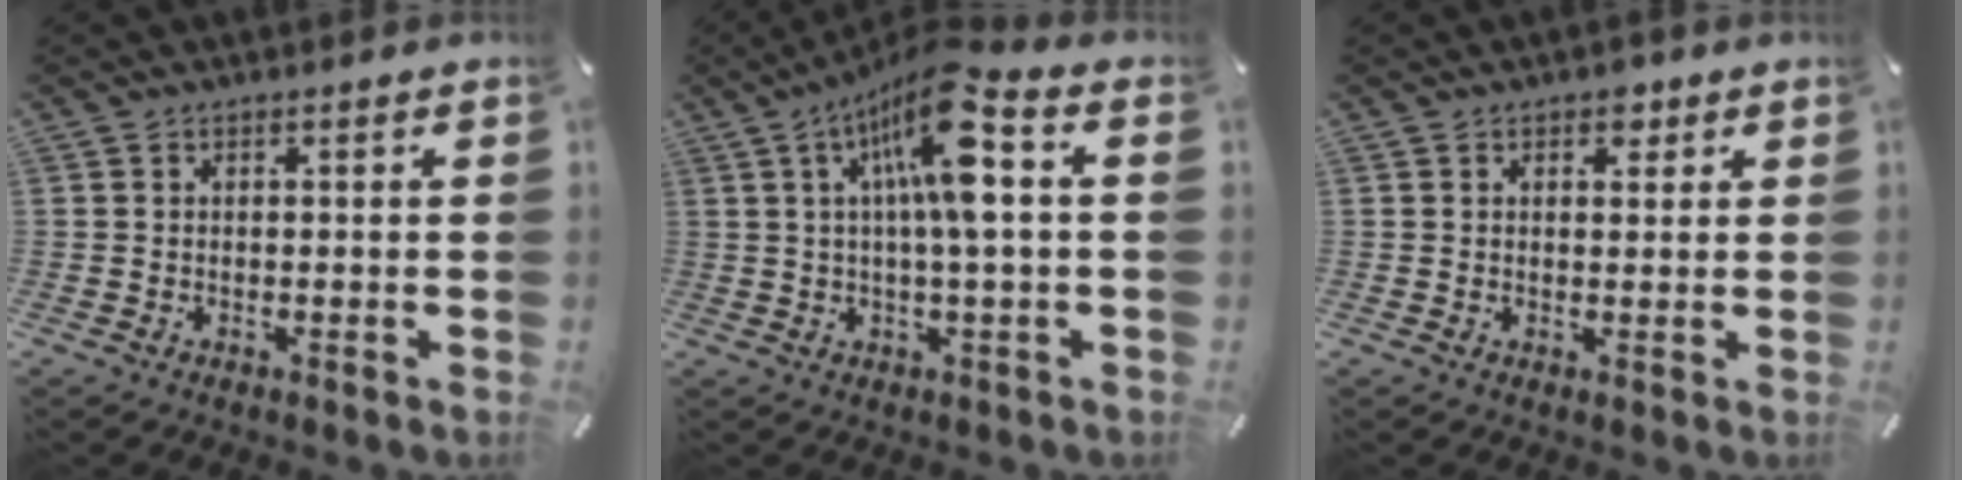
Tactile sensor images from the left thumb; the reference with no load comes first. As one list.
[{"total": 14.9, "force": [4.2, 3.1, 13.9], "torque": [-0.272, -0.010, 0.062]}, {"total": 2.8, "force": [1.5, 2.0, 1.3], "torque": [0.003, -0.007, 0.017]}]